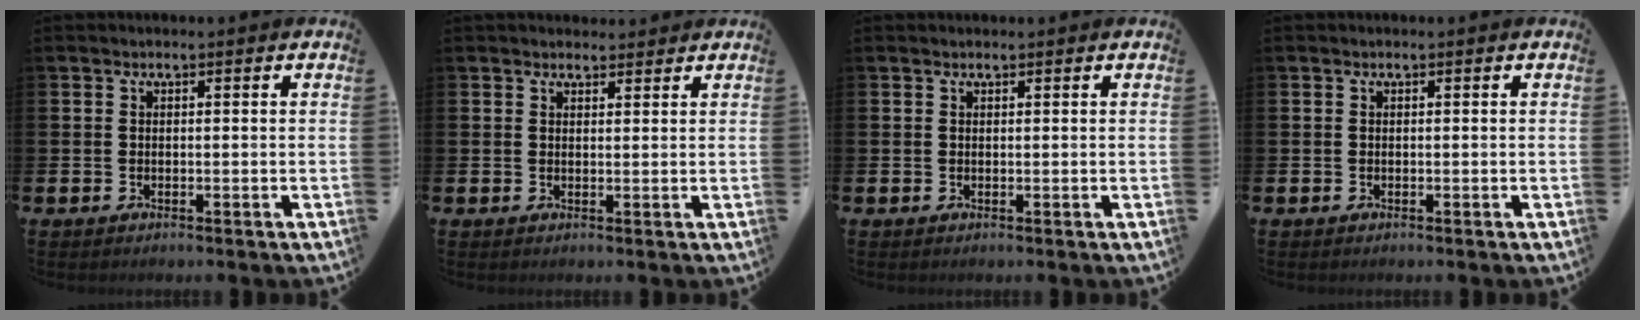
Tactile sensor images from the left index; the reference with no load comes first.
{"total": 2.0, "force": [1.9, 0.7, 0.0], "torque": [0.019, -0.010, 0.029]}
{"total": 0.5, "force": [0.5, 0.1, 0.1], "torque": [0.013, -0.006, 0.006]}
{"total": 0.0}